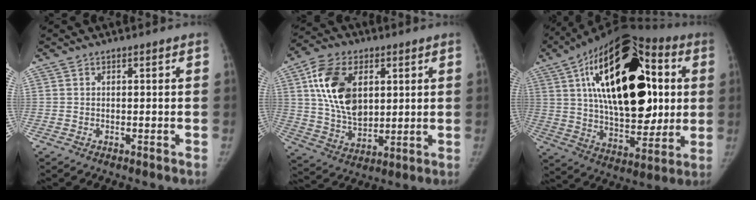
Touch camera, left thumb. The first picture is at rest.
{"total": 16.3, "force": [4.4, 10.6, 11.6], "torque": [-0.183, -0.015, 0.085]}
{"total": 33.8, "force": [7.7, 17.9, 27.7], "torque": [-0.427, 0.018, 0.123]}